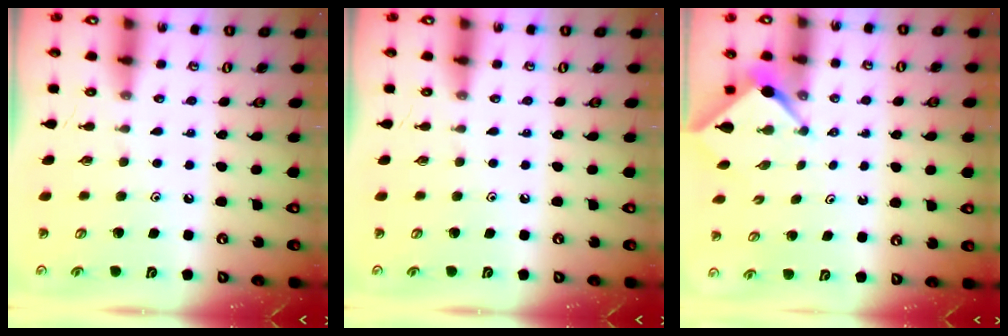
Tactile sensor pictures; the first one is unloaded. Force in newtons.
{"total": 0.0}
{"total": 2.5, "press": 2.5, "slide": 0.2}